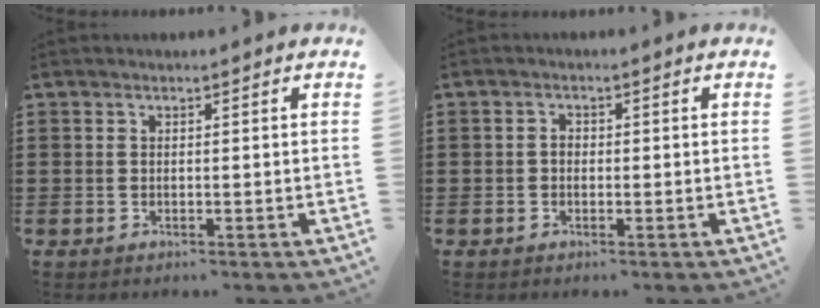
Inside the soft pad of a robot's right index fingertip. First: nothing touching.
{"total": 1.2, "force": [-0.3, 0.8, 0.8], "torque": [-0.018, 0.002, -0.006]}